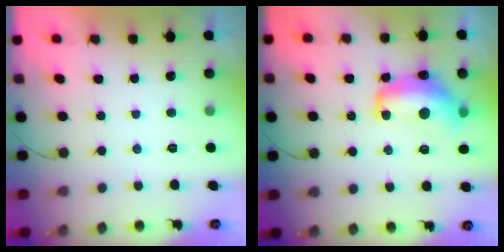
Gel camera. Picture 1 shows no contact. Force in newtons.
{"total": 13.7, "press": 13.7, "slide": 1.1}